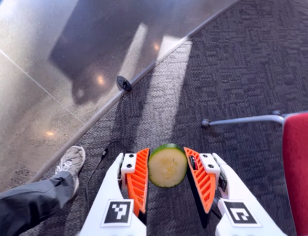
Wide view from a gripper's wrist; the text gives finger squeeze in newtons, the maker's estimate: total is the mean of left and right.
{"total": 10.5, "left": 10.8, "right": 10.2}